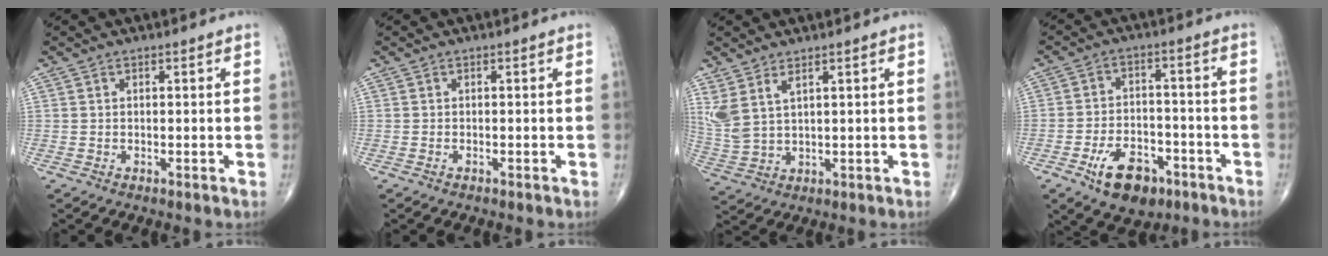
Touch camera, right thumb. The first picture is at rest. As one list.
[{"total": 0.0}, {"total": 6.7, "force": [3.5, 2.8, 5.0], "torque": [-0.122, -0.011, 0.083]}, {"total": 10.7, "force": [-5.9, 6.2, 6.6], "torque": [-0.087, 0.031, -0.091]}]